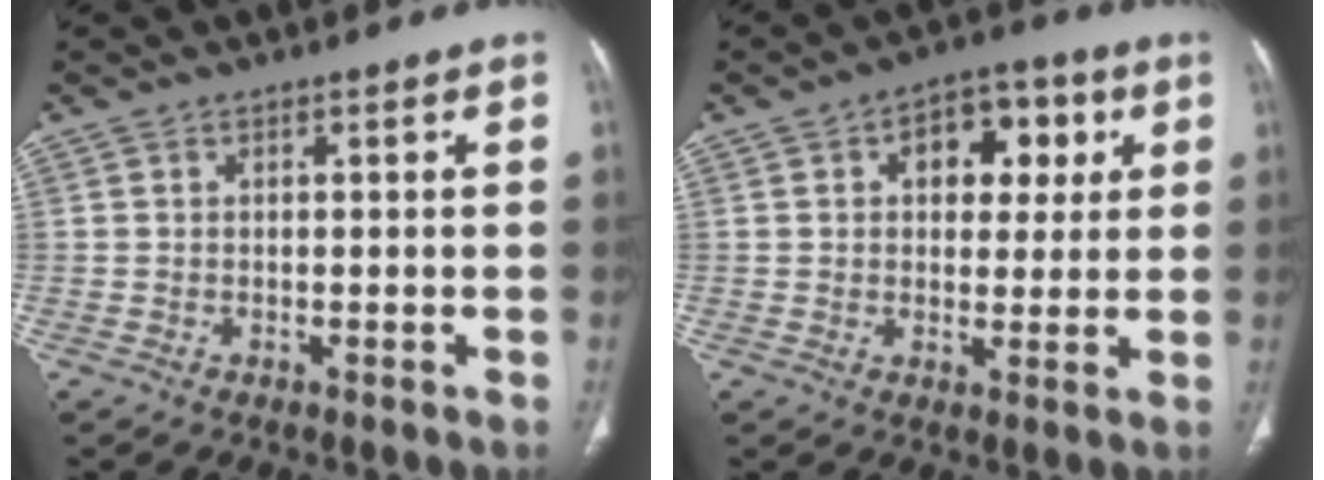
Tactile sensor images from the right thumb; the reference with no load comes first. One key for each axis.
{"total": 10.5, "fx": 3.3, "fy": 6.7, "fz": 7.3, "tx": -0.057, "ty": 0.005, "tz": 0.043}